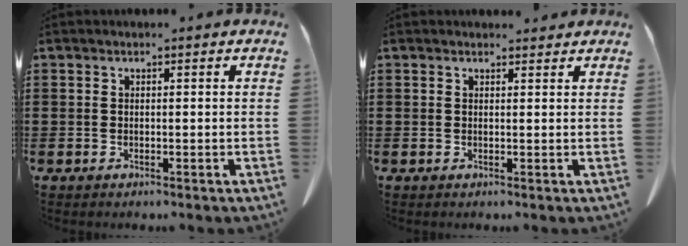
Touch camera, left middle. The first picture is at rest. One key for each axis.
{"total": 1.1, "fx": 1.0, "fy": 0.3, "fz": 0.3, "tx": -0.001, "ty": -0.001, "tz": 0.016}